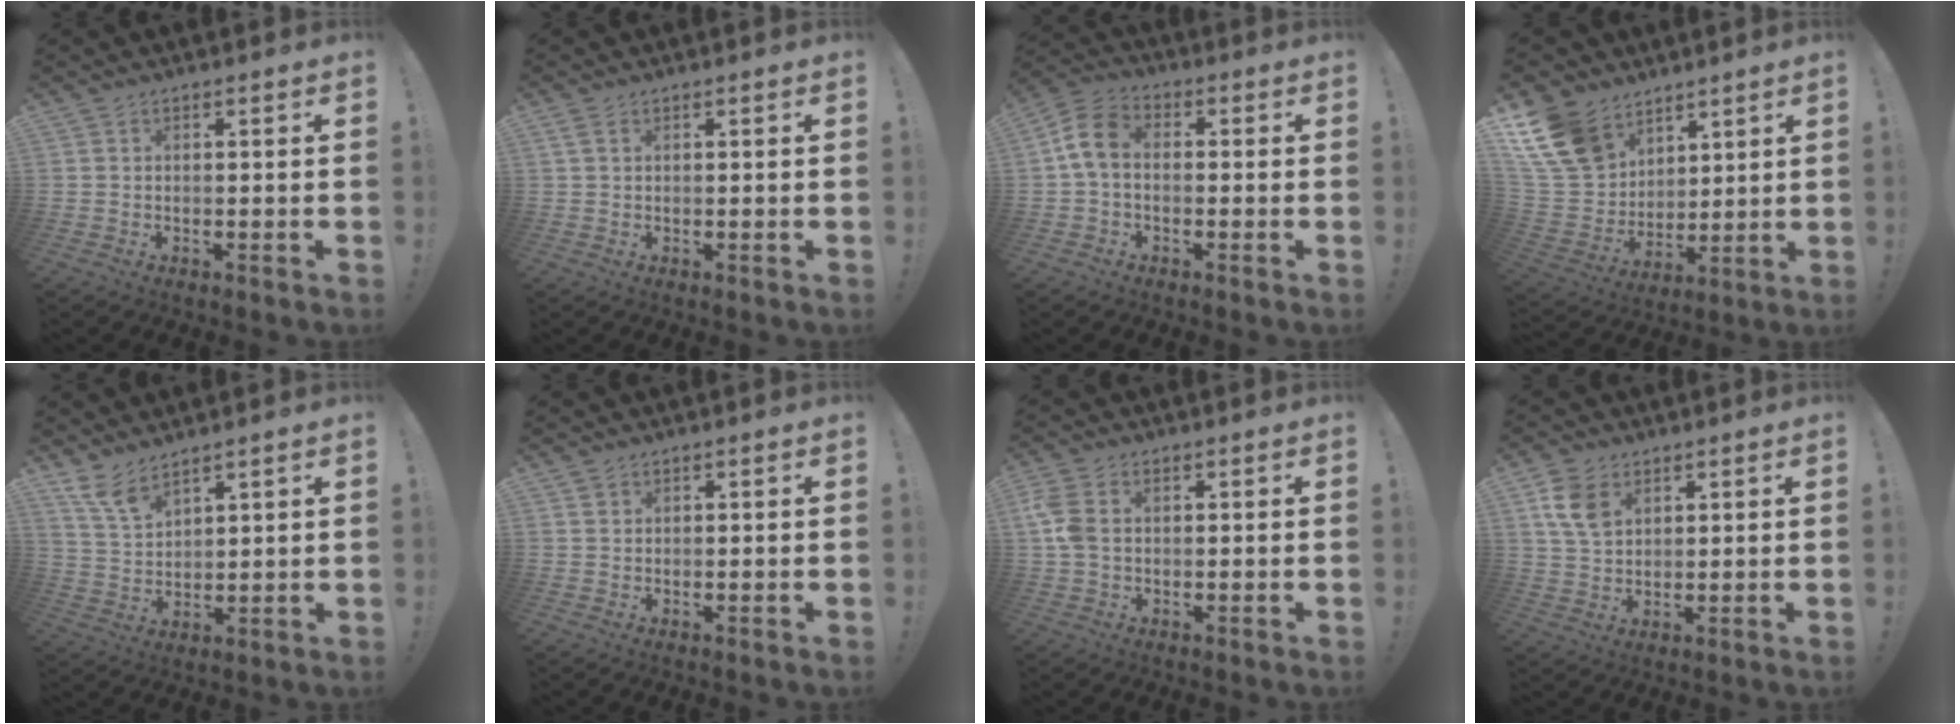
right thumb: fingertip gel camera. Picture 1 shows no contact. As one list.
[{"total": 1.8, "force": [0.8, 1.0, 1.3], "torque": [-0.027, 0.004, 0.016]}, {"total": 8.4, "force": [0.2, 5.8, 6.1], "torque": [-0.117, 0.012, 0.010]}, {"total": 16.4, "force": [10.0, 11.1, 6.9], "torque": [-0.144, -0.057, 0.199]}, {"total": 7.5, "force": [6.0, 2.2, 3.9], "torque": [-0.081, -0.033, 0.115]}, {"total": 1.1, "force": [0.7, 0.7, 0.2], "torque": [0.004, -0.003, 0.012]}, {"total": 6.1, "force": [1.1, 4.2, 4.3], "torque": [-0.104, -0.001, 0.019]}, {"total": 9.2, "force": [4.0, 6.3, 5.3], "torque": [-0.094, -0.004, 0.080]}]